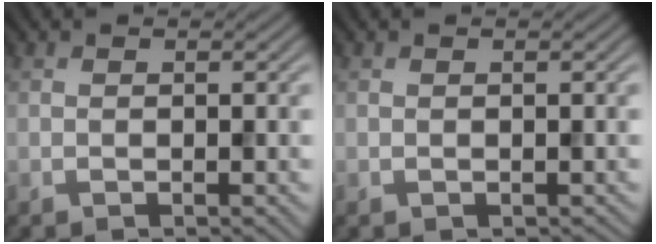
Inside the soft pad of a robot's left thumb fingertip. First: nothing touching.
{"total": 0.0}